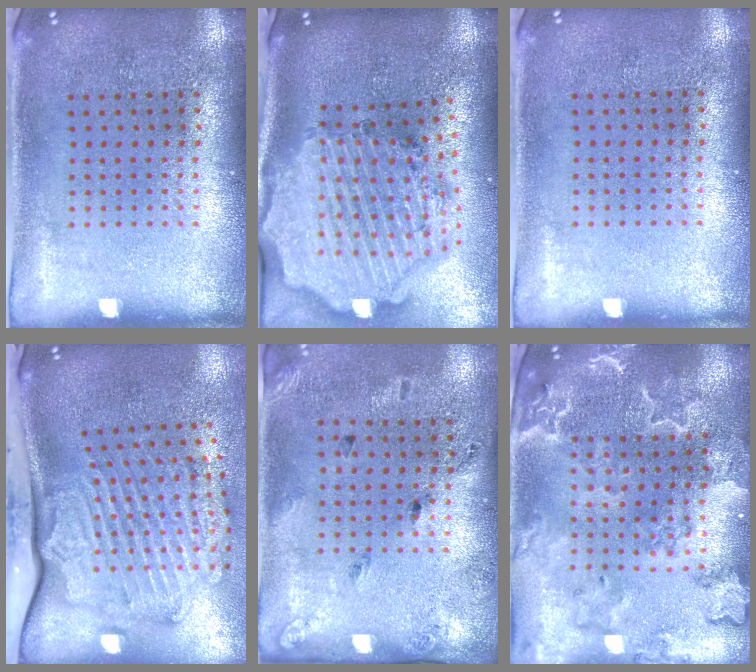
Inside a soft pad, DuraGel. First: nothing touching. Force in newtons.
{"total": 4.1, "press": 3.3, "slide": 2.4}
{"total": 0.0}
{"total": 2.8, "press": 2.3, "slide": 1.7}
{"total": 1.8, "press": 1.1, "slide": 1.5}
{"total": 3.2, "press": 2.9, "slide": 1.3}